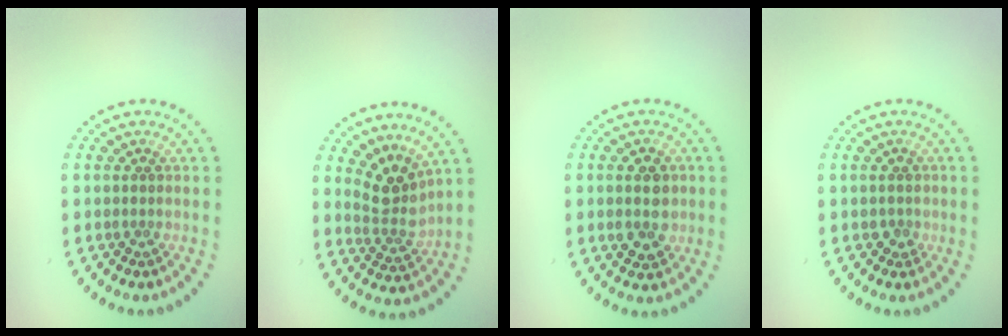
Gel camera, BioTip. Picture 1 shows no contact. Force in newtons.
{"total": 3.0, "press": 2.3, "slide": 2.0}
{"total": 3.7, "press": 3.6, "slide": 0.3}
{"total": 0.9, "press": 0.8, "slide": 0.5}